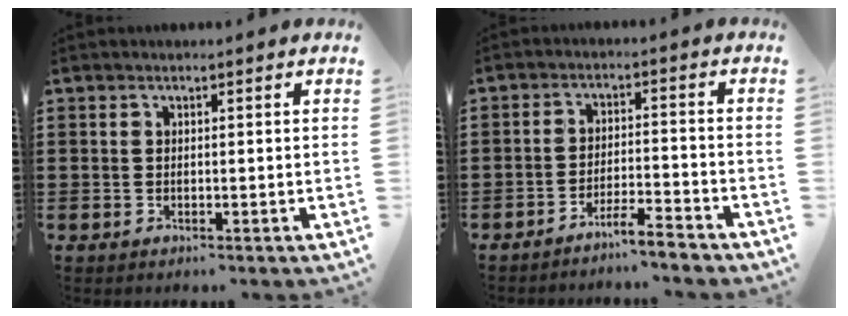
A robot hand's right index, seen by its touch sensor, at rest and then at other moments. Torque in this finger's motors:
{"motor_torque": [-0.08, 0.15, 0.15, 0.04]}